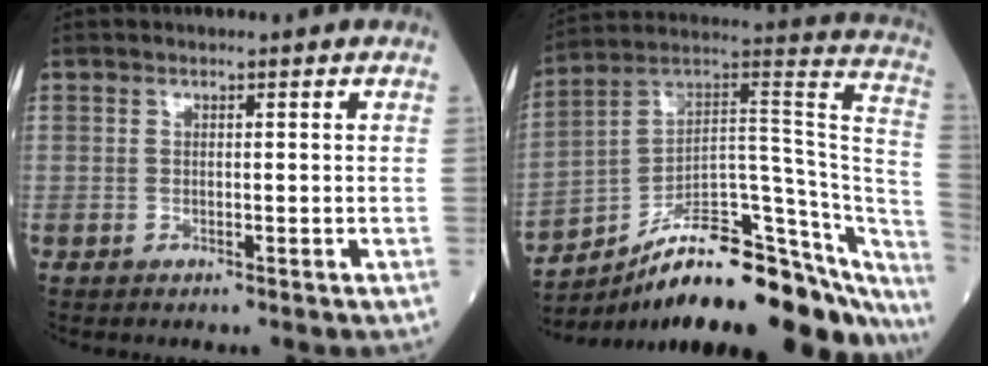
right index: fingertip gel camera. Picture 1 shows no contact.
{"total": 29.2, "force": [-21.9, 7.4, 17.9], "torque": [-0.179, 0.044, -0.323]}